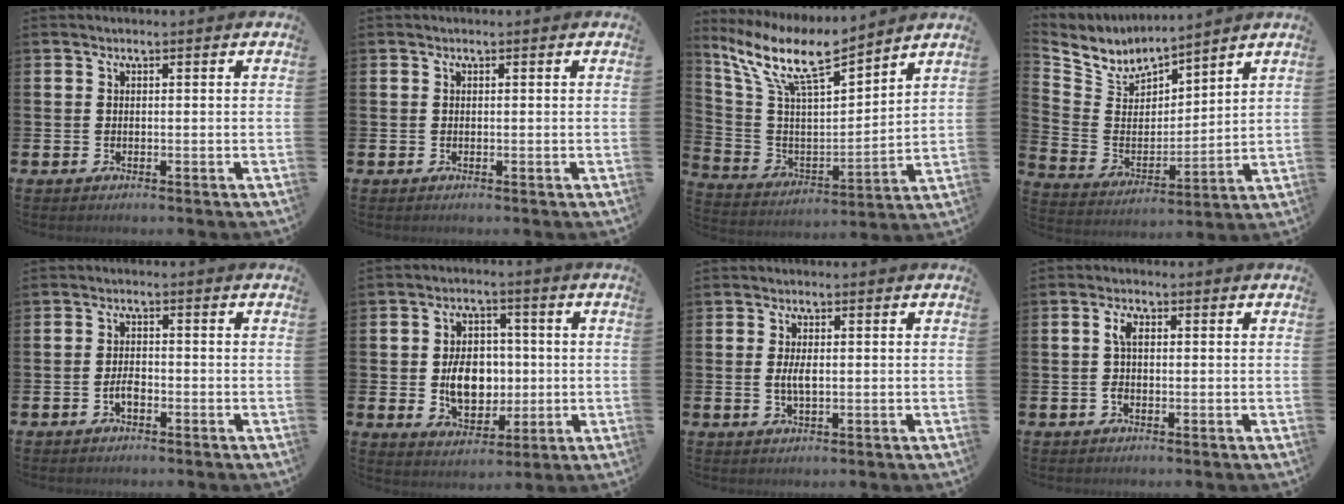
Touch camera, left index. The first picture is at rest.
{"total": 0.0}
{"total": 11.4, "force": [9.6, 2.3, 5.9], "torque": [-0.156, -0.052, 0.166]}
{"total": 5.8, "force": [5.4, 2.0, 0.5], "torque": [-0.054, -0.046, 0.093]}
{"total": 2.2, "force": [-0.9, 1.1, 1.7], "torque": [-0.028, 0.001, -0.018]}
{"total": 7.4, "force": [-0.4, 5.5, 5.0], "torque": [-0.092, 0.009, -0.012]}
{"total": 2.6, "force": [-0.1, 1.1, 2.4], "torque": [-0.047, 0.002, -0.003]}
{"total": 2.8, "force": [0.2, 1.4, 2.5], "torque": [-0.041, 0.006, -0.001]}